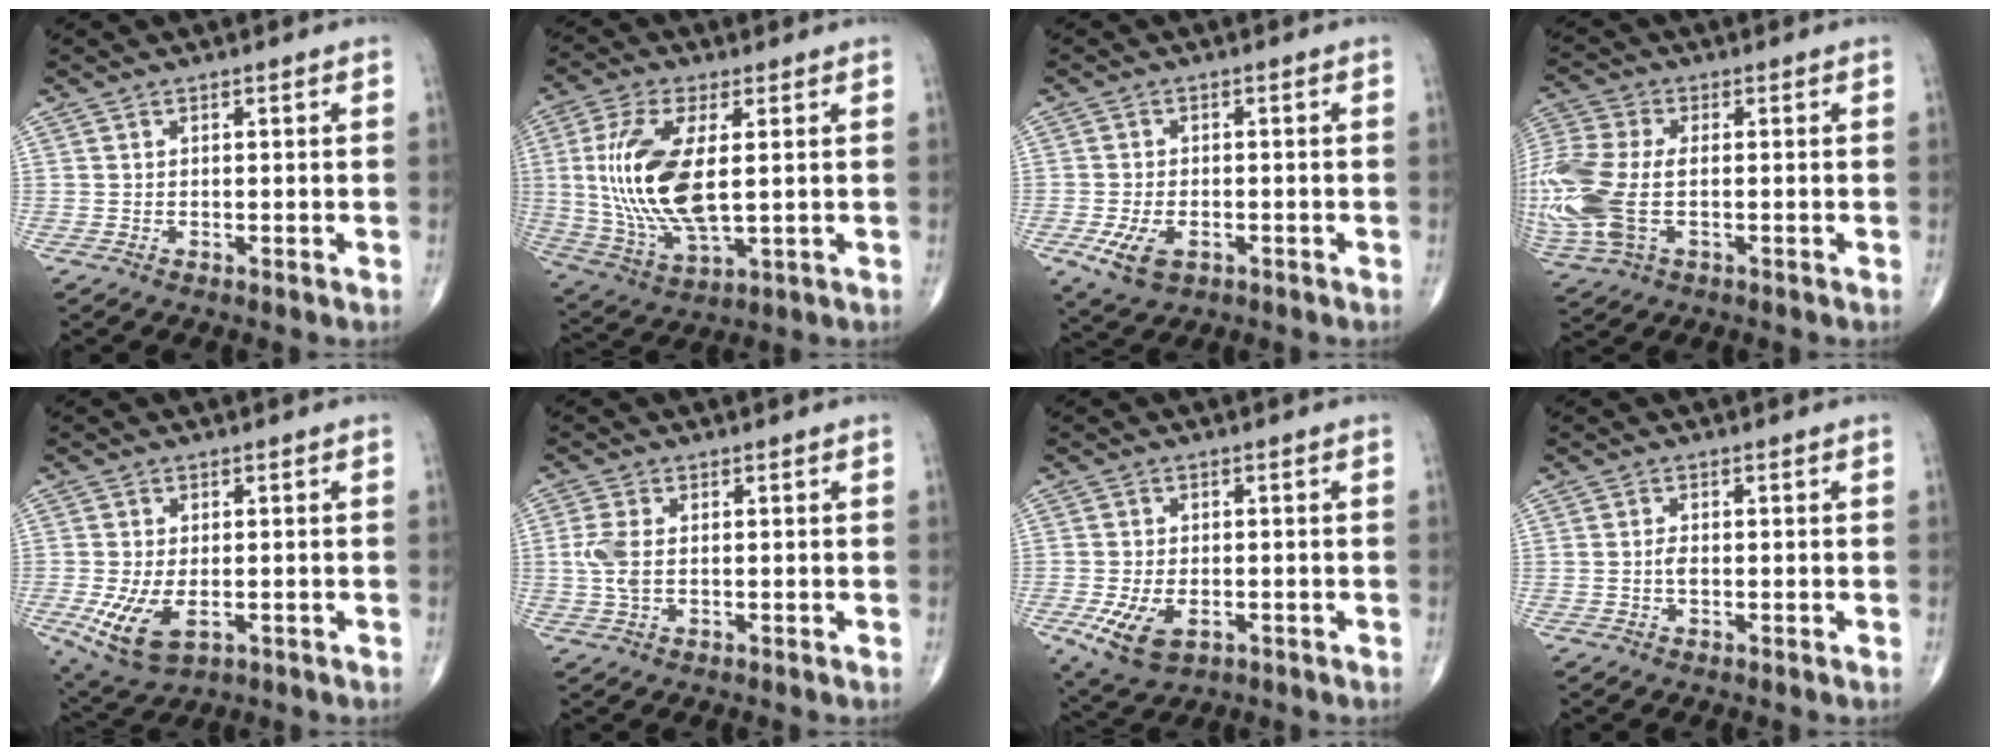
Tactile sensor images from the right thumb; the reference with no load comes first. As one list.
[{"total": 17.1, "force": [1.6, 7.3, 15.4], "torque": [-0.329, -0.014, 0.039]}, {"total": 6.3, "force": [-2.4, 3.7, 4.4], "torque": [-0.087, 0.000, -0.035]}, {"total": 18.3, "force": [-2.3, 10.5, 14.8], "torque": [-0.406, -0.005, -0.035]}, {"total": 9.1, "force": [-2.4, 4.9, 7.3], "torque": [-0.148, -0.012, -0.031]}, {"total": 4.4, "force": [0.0, 2.4, 3.7], "torque": [-0.100, 0.003, -0.002]}, {"total": 8.1, "force": [-2.8, 4.7, 6.0], "torque": [-0.116, -0.003, -0.041]}, {"total": 1.6, "force": [-0.2, 0.9, 1.4], "torque": [-0.027, 0.001, -0.006]}]